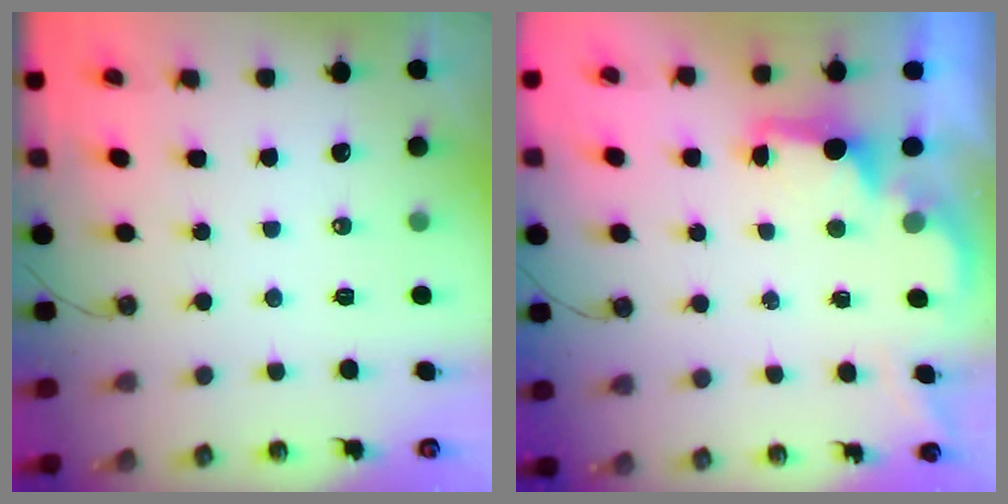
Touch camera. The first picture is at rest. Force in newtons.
{"total": 2.1, "press": 1.9, "slide": 0.8}